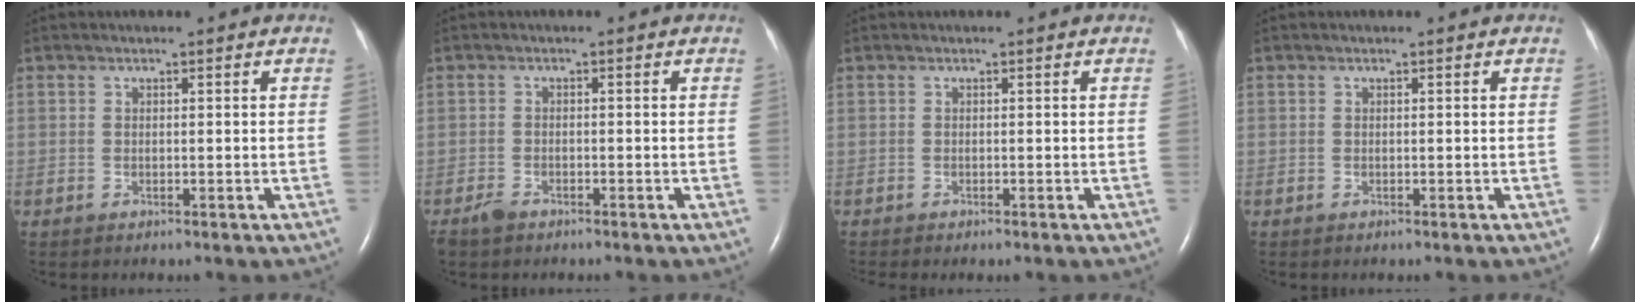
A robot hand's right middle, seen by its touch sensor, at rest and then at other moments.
{"total": 2.1, "force": [-1.7, 0.8, 0.9], "torque": [-0.028, -0.003, -0.028]}
{"total": 1.4, "force": [-1.2, 0.2, 0.7], "torque": [-0.009, -0.003, -0.013]}
{"total": 0.0}